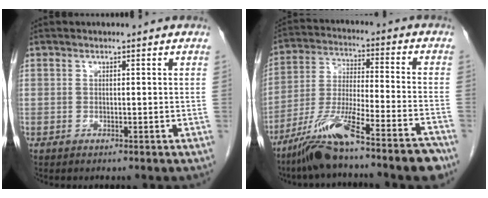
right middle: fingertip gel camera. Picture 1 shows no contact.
{"total": 16.2, "force": [-12.0, 0.3, 10.8], "torque": [-0.201, -0.020, -0.209]}